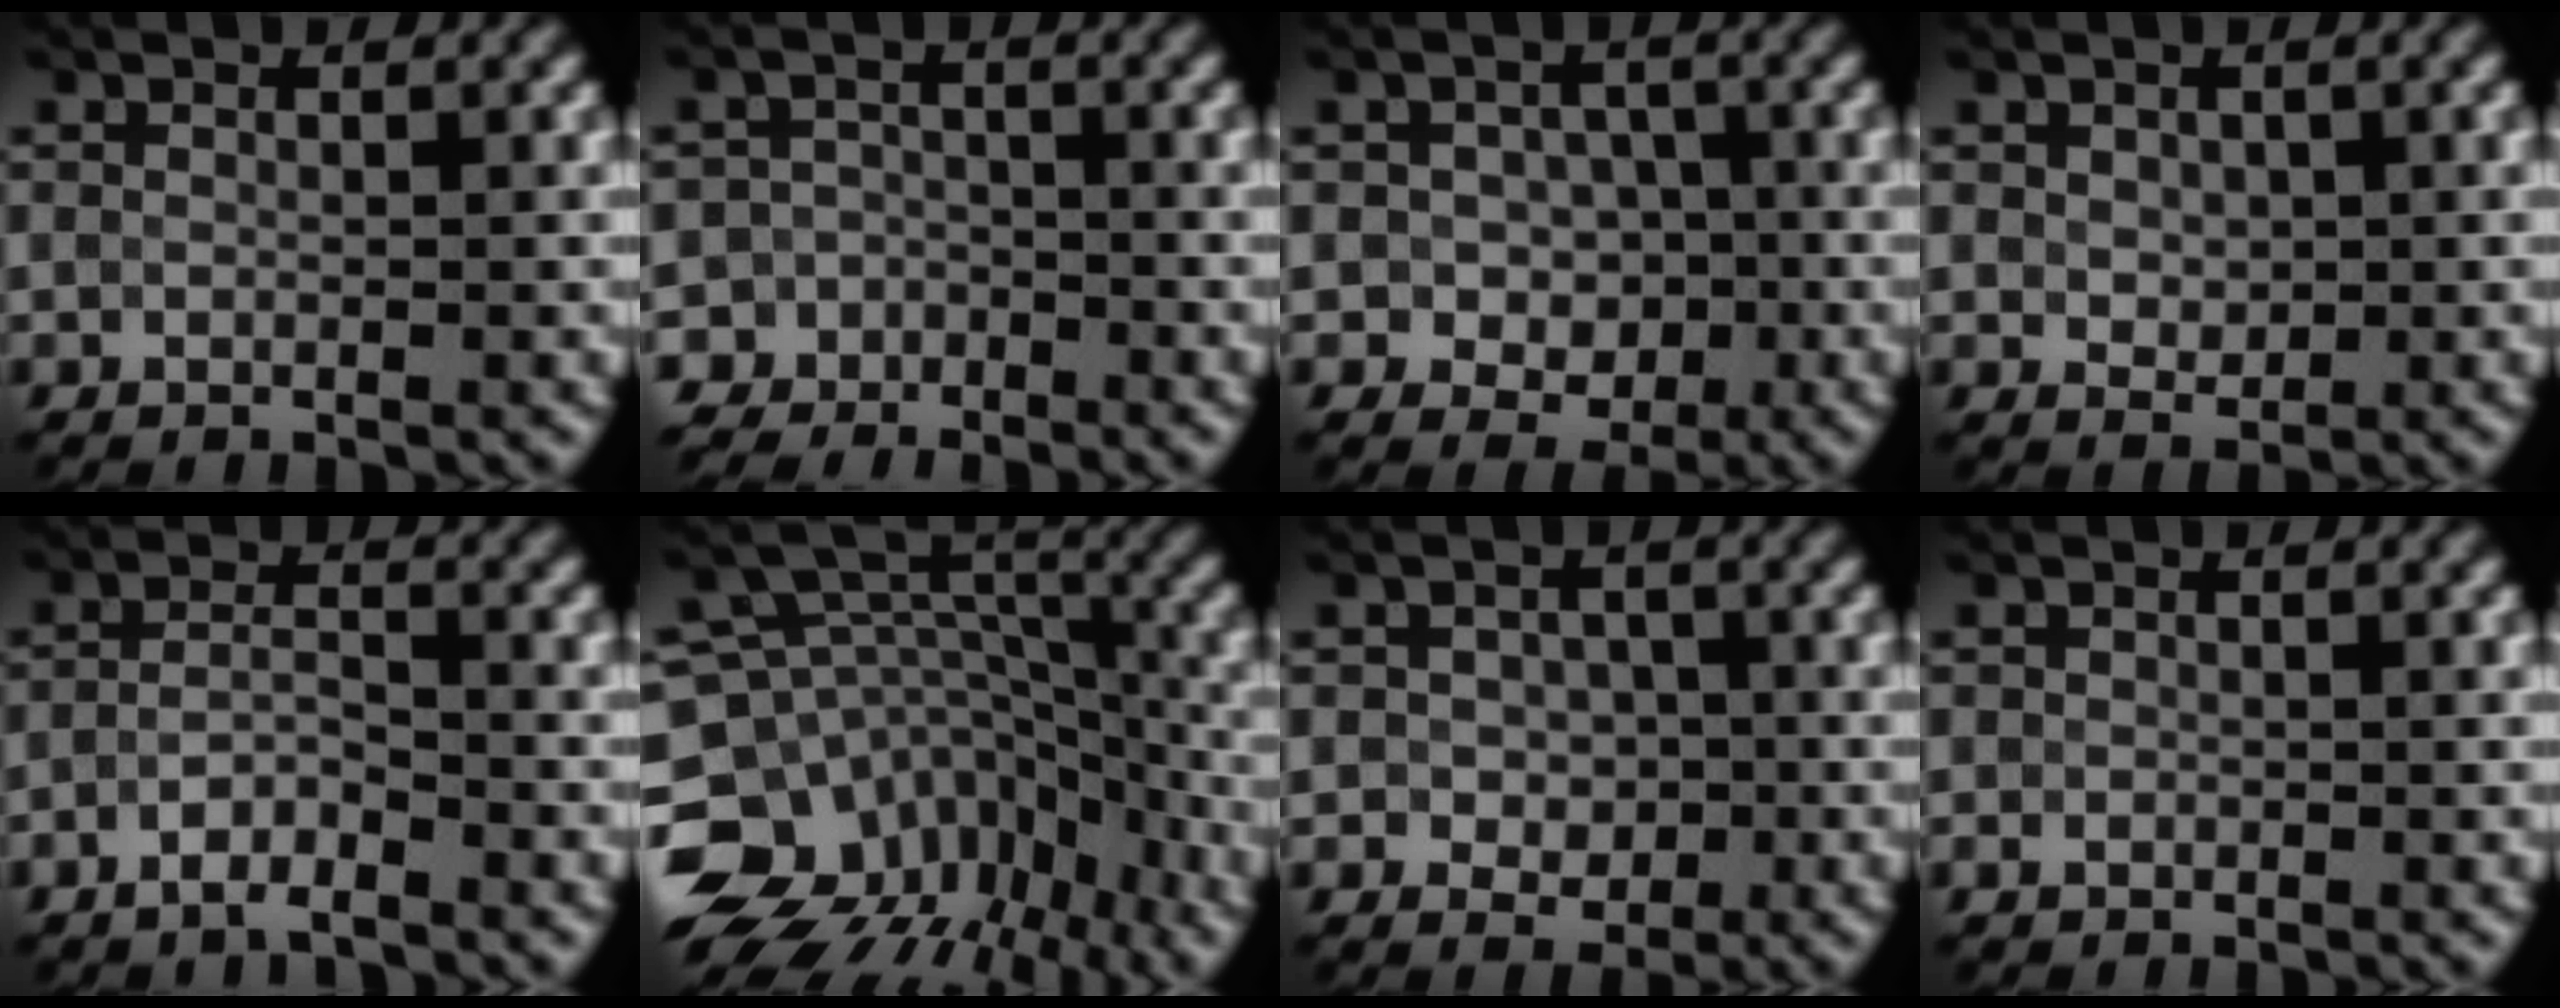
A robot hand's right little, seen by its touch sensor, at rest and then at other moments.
{"total": 5.4, "force": [-4.6, 2.7, -1.2], "torque": [0.041, -0.004, -0.072]}
{"total": 3.3, "force": [-1.4, 2.8, 1.0], "torque": [0.004, -0.002, -0.023]}
{"total": 1.2, "force": [-0.3, 1.1, 0.3], "torque": [-0.012, -0.001, 0.004]}
{"total": 2.4, "force": [-2.4, 0.1, 0.5], "torque": [-0.015, 0.007, -0.041]}
{"total": 13.4, "force": [-9.0, 9.1, 3.8], "torque": [-0.099, 0.013, -0.109]}
{"total": 2.1, "force": [-1.0, 1.8, 0.4], "torque": [-0.005, -0.006, -0.012]}
{"total": 0.6, "force": [-0.6, 0.1, -0.2], "torque": [0.001, 0.000, 0.000]}